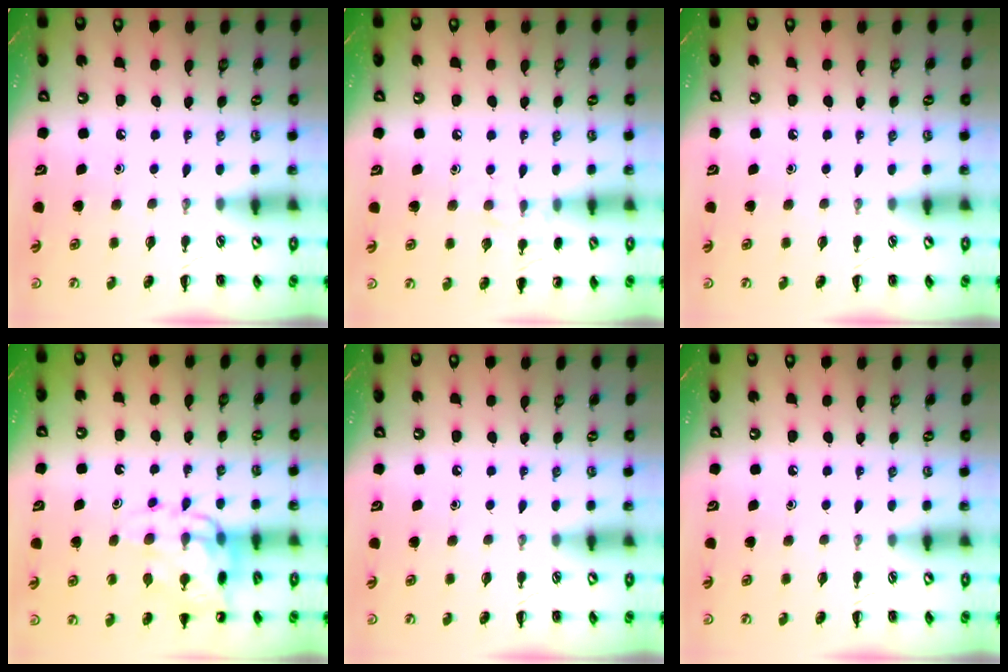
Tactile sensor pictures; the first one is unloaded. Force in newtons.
{"total": 7.1, "press": 6.8, "slide": 2.0}
{"total": 0.0}
{"total": 12.6, "press": 12.2, "slide": 3.2}
{"total": 0.0}
{"total": 0.0}